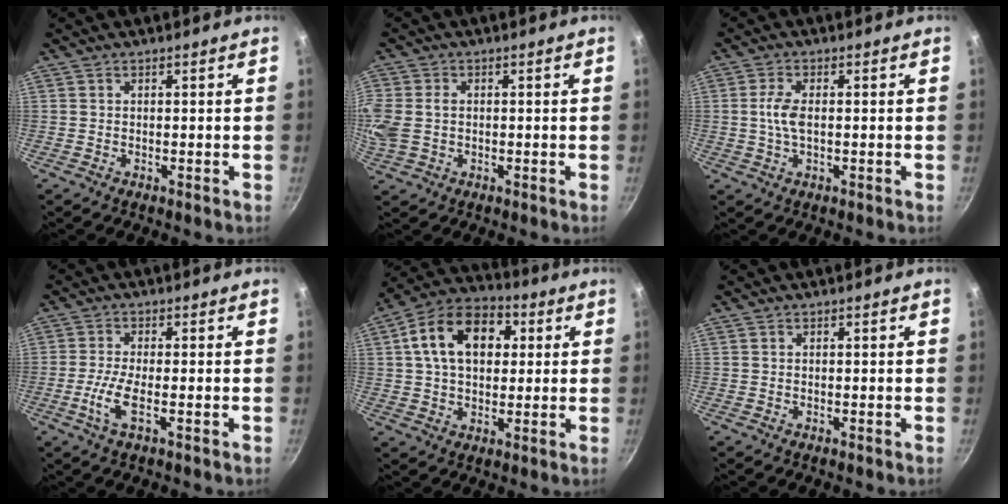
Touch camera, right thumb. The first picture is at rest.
{"total": 9.5, "force": [0.1, 7.2, 6.1], "torque": [-0.148, 0.006, 0.000]}
{"total": 4.2, "force": [0.0, 1.9, 3.7], "torque": [-0.084, 0.004, -0.003]}
{"total": 5.1, "force": [-1.5, 1.2, 4.7], "torque": [-0.112, 0.003, -0.036]}
{"total": 15.5, "force": [3.7, 10.6, 10.8], "torque": [-0.152, 0.019, 0.045]}
{"total": 0.0}